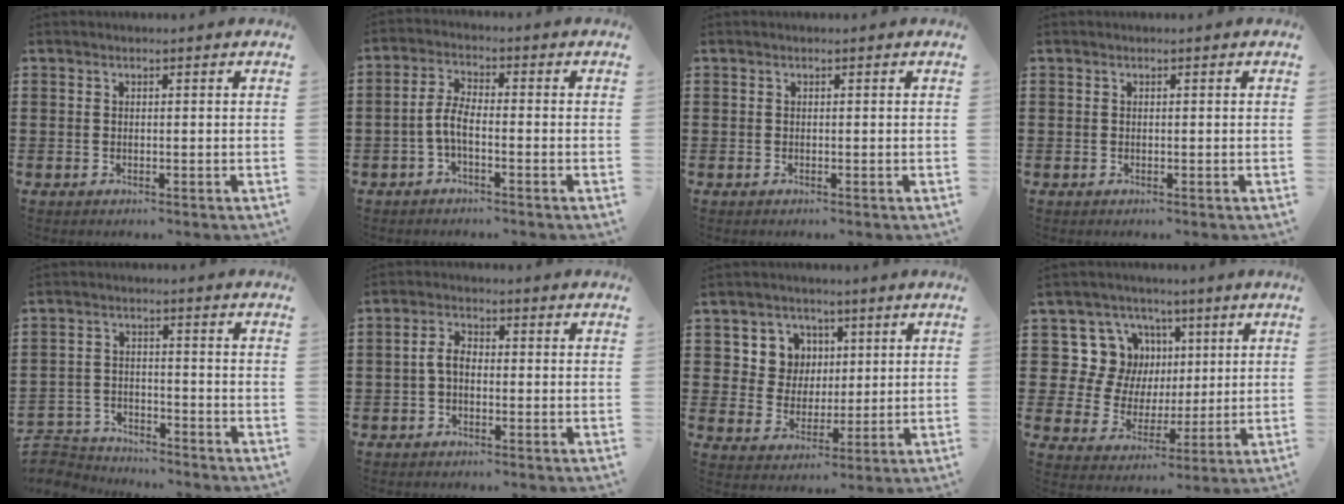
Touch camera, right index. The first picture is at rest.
{"total": 4.2, "force": [-1.6, 1.3, 3.6], "torque": [-0.091, -0.005, -0.038]}
{"total": 0.0}
{"total": 0.0}
{"total": 4.5, "force": [-4.4, 1.0, -0.1], "torque": [-0.019, 0.001, -0.098]}
{"total": 3.3, "force": [-0.7, 1.9, 2.7], "torque": [-0.066, 0.002, -0.019]}
{"total": 6.5, "force": [2.4, 5.9, 1.2], "torque": [-0.050, 0.013, 0.044]}
{"total": 11.2, "force": [3.5, 10.3, 2.8], "torque": [-0.077, -0.014, 0.072]}